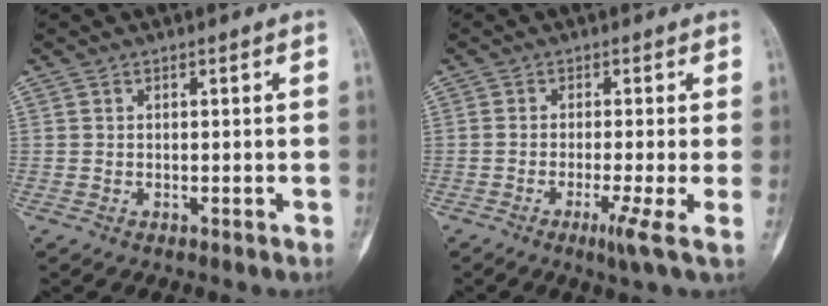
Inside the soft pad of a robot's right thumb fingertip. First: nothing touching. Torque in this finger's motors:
{"motor_torque": [0.21, -0.08, 0.26, 0.14, -0.05]}